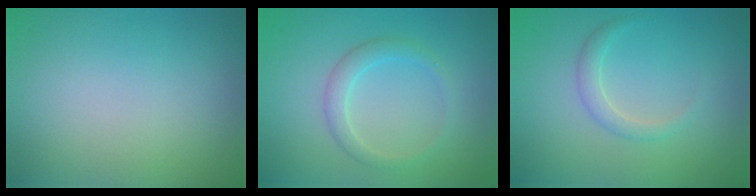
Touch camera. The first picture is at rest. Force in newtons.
{"total": 2.0, "press": 2.0, "slide": 0.1}
{"total": 1.6, "press": 1.6, "slide": 0.1}